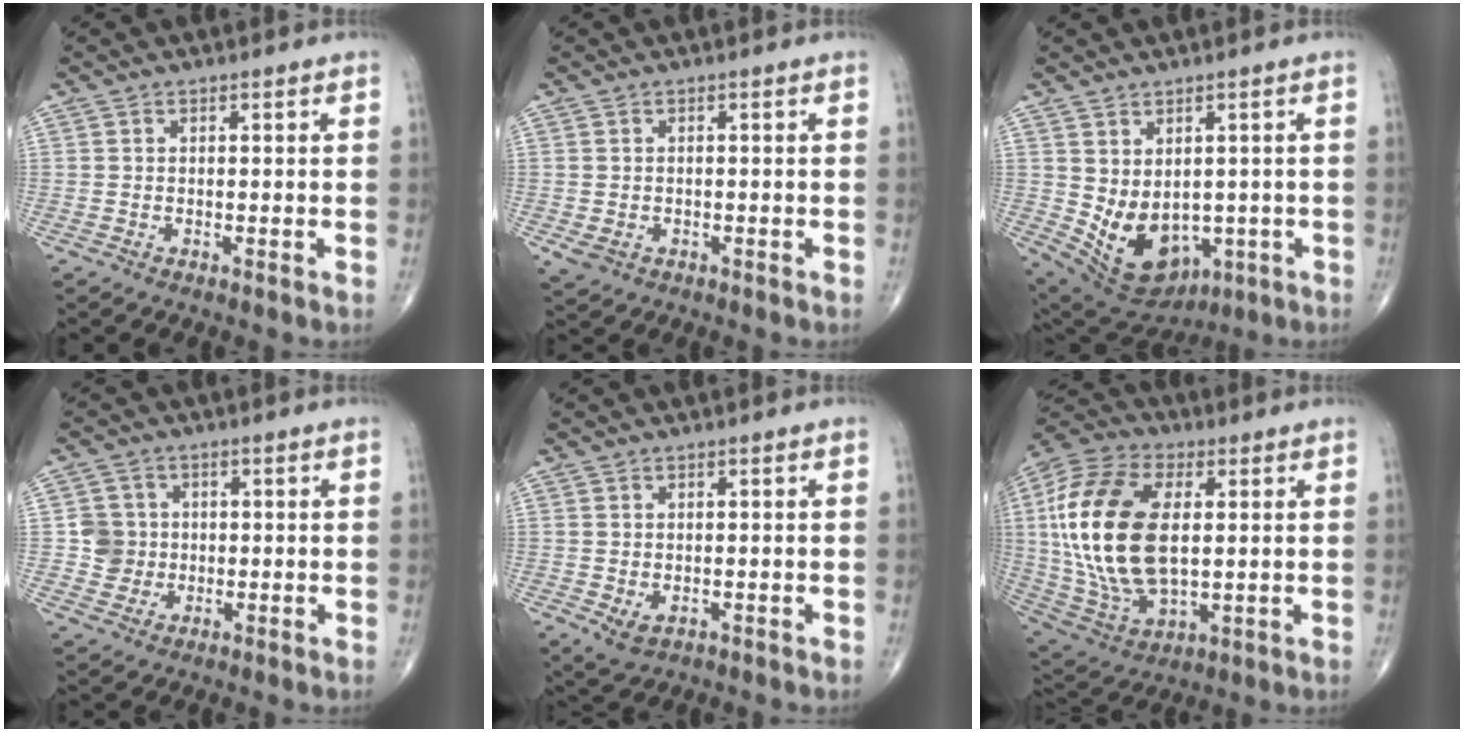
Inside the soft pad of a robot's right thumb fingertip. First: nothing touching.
{"total": 2.5, "force": [-0.8, 2.0, 1.3], "torque": [-0.023, -0.002, -0.004]}
{"total": 12.1, "force": [-1.4, 8.6, 8.4], "torque": [-0.118, -0.003, 0.013]}
{"total": 4.8, "force": [-0.1, 4.8, 0.7], "torque": [0.019, 0.008, -0.005]}
{"total": 3.0, "force": [-0.7, 2.0, 2.1], "torque": [-0.032, -0.006, -0.002]}
{"total": 24.6, "force": [2.7, 13.4, 20.4], "torque": [-0.421, -0.011, 0.048]}